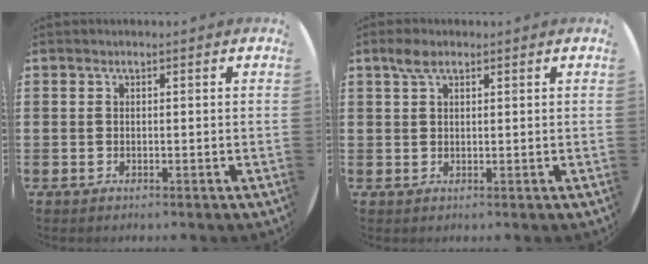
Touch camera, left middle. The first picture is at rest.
{"total": 2.3, "force": [1.5, 1.1, 1.3], "torque": [-0.021, 0.003, 0.025]}